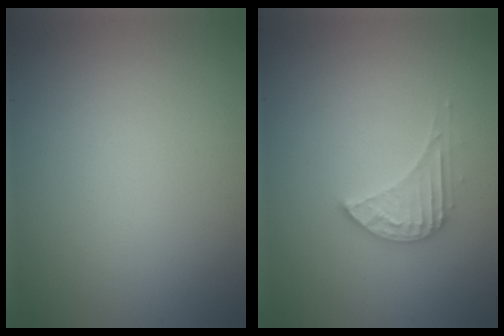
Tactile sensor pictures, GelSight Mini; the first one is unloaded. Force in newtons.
{"total": 2.6, "press": 2.6, "slide": 0.2}